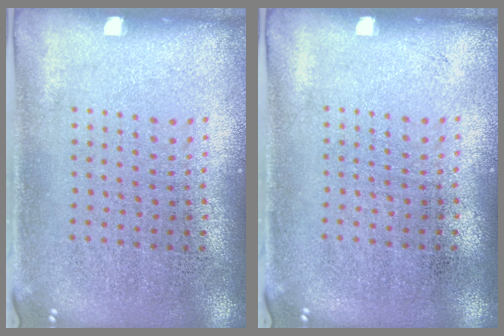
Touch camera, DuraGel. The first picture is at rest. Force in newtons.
{"total": 0.0}